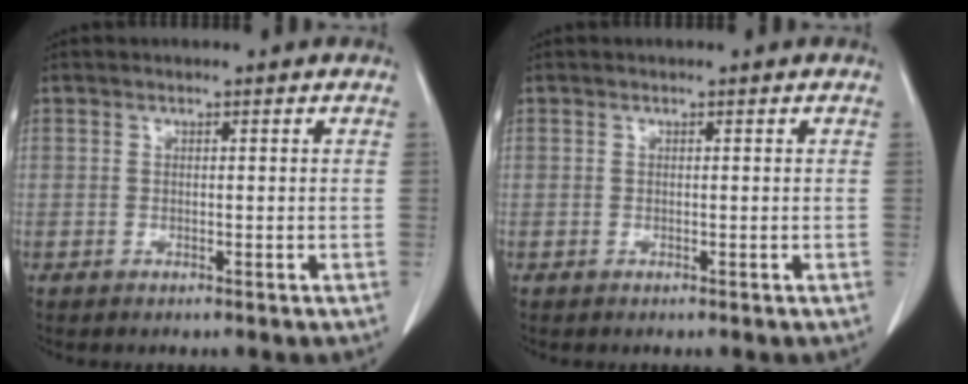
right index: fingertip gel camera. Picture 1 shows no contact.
{"total": 0.0}